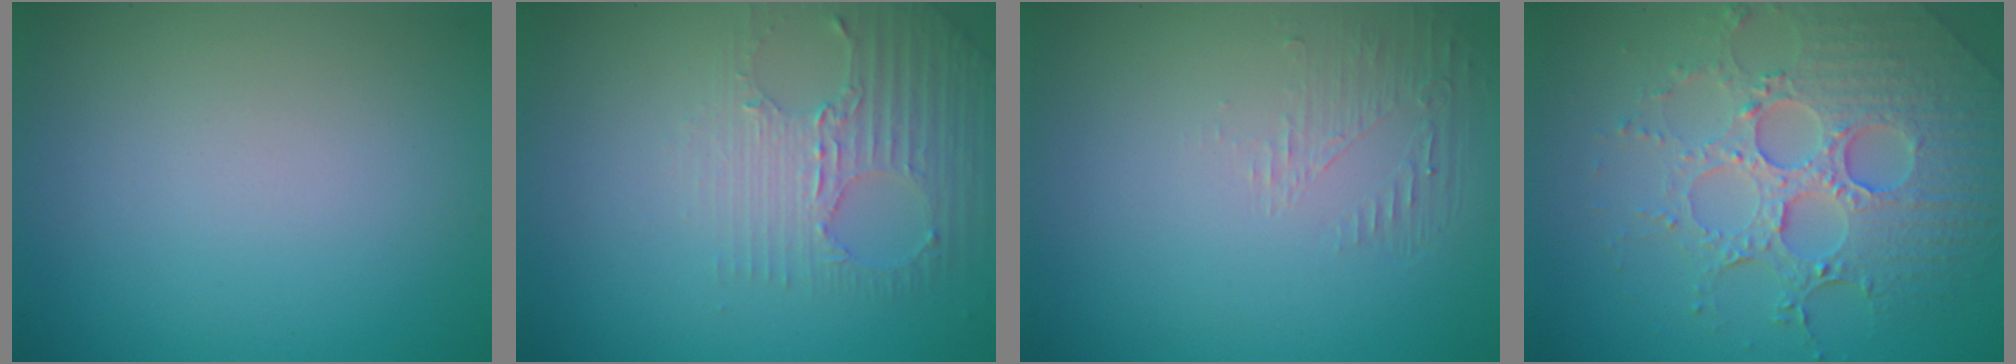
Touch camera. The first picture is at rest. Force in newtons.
{"total": 2.8, "press": 2.5, "slide": 1.3}
{"total": 1.3, "press": 0.0, "slide": 1.3}
{"total": 6.7, "press": 5.2, "slide": 4.2}